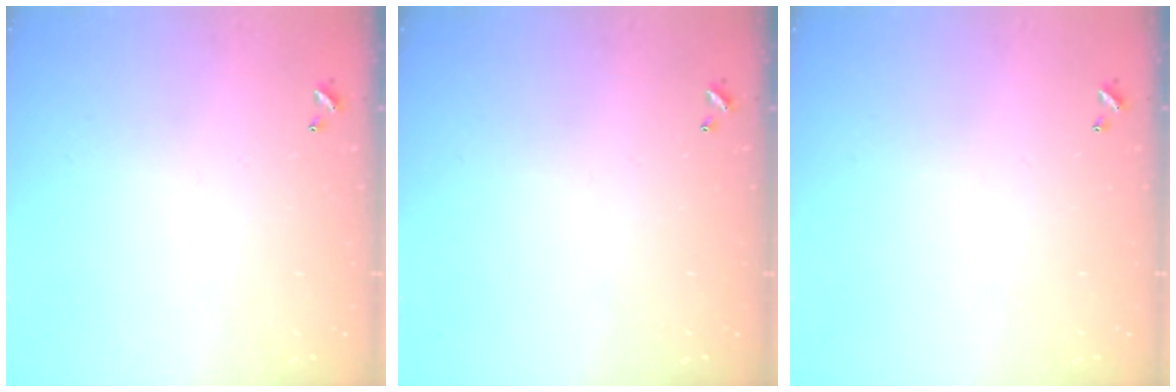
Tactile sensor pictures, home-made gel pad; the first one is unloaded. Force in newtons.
{"total": 0.0}
{"total": 0.0}